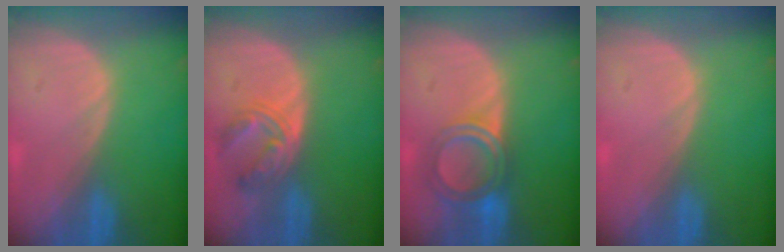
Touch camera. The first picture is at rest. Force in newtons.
{"total": 5.4, "press": 5.3, "slide": 1.4}
{"total": 6.0, "press": 5.4, "slide": 2.6}
{"total": 0.0}